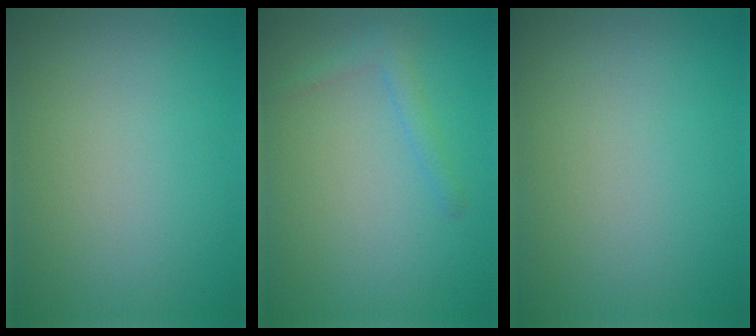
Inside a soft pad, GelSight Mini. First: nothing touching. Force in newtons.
{"total": 1.4, "press": 1.4, "slide": 0.1}
{"total": 0.0}